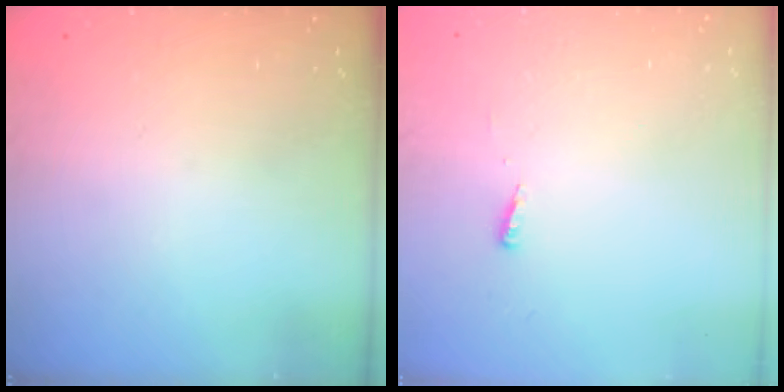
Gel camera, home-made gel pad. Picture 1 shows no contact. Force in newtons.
{"total": 3.1, "press": 3.0, "slide": 0.9}